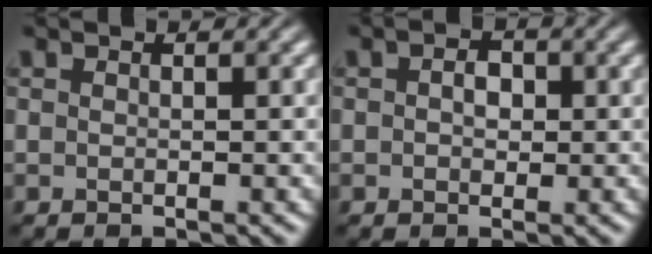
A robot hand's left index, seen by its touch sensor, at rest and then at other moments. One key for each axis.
{"total": 2.0, "fx": 0.2, "fy": 1.4, "fz": 1.4, "tx": -0.020, "ty": 0.001, "tz": -0.001}